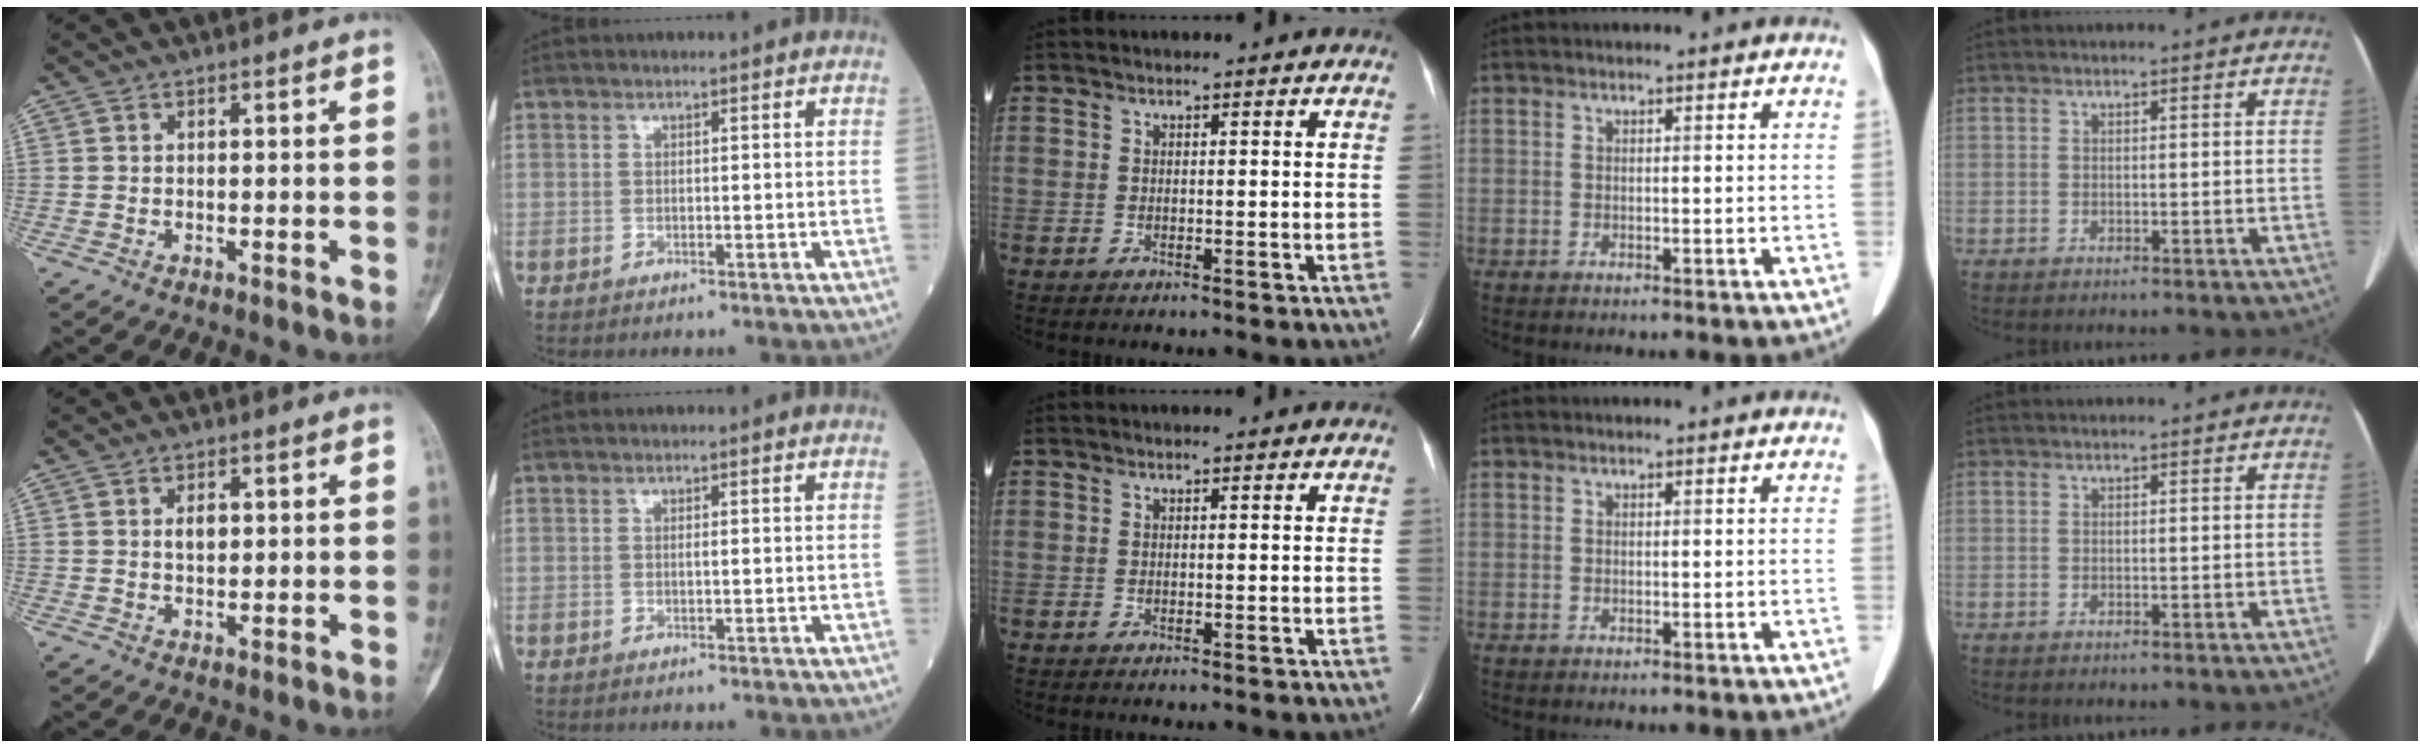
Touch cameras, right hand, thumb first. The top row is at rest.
{"thumb": {"total": 2.2, "force": [0.5, 1.4, 1.7], "torque": [-0.023, -0.001, 0.009]}}